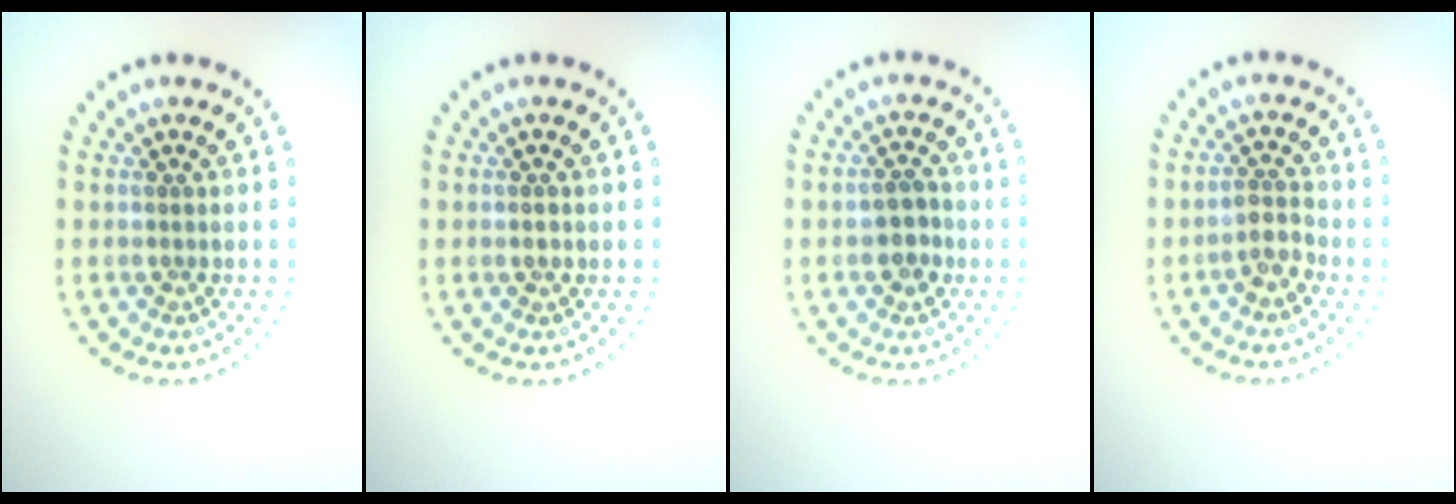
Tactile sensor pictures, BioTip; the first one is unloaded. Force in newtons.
{"total": 1.0, "press": 1.0, "slide": 0.1}
{"total": 2.3, "press": 2.3, "slide": 0.5}
{"total": 2.0, "press": 1.6, "slide": 1.1}